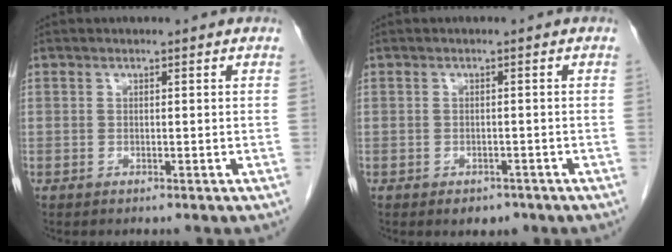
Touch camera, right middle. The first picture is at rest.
{"total": 2.4, "force": [-1.6, 1.5, 1.0], "torque": [-0.008, 0.002, -0.012]}